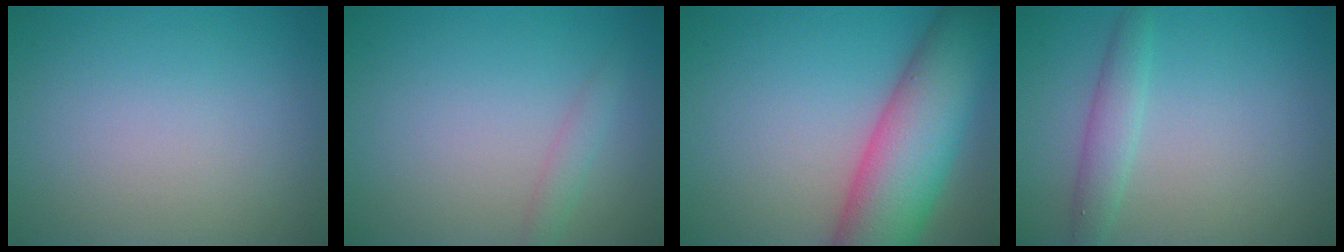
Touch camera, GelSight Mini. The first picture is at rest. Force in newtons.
{"total": 1.3, "press": 1.3, "slide": 0.1}
{"total": 11.2, "press": 11.2, "slide": 0.4}
{"total": 2.3, "press": 2.3, "slide": 0.1}